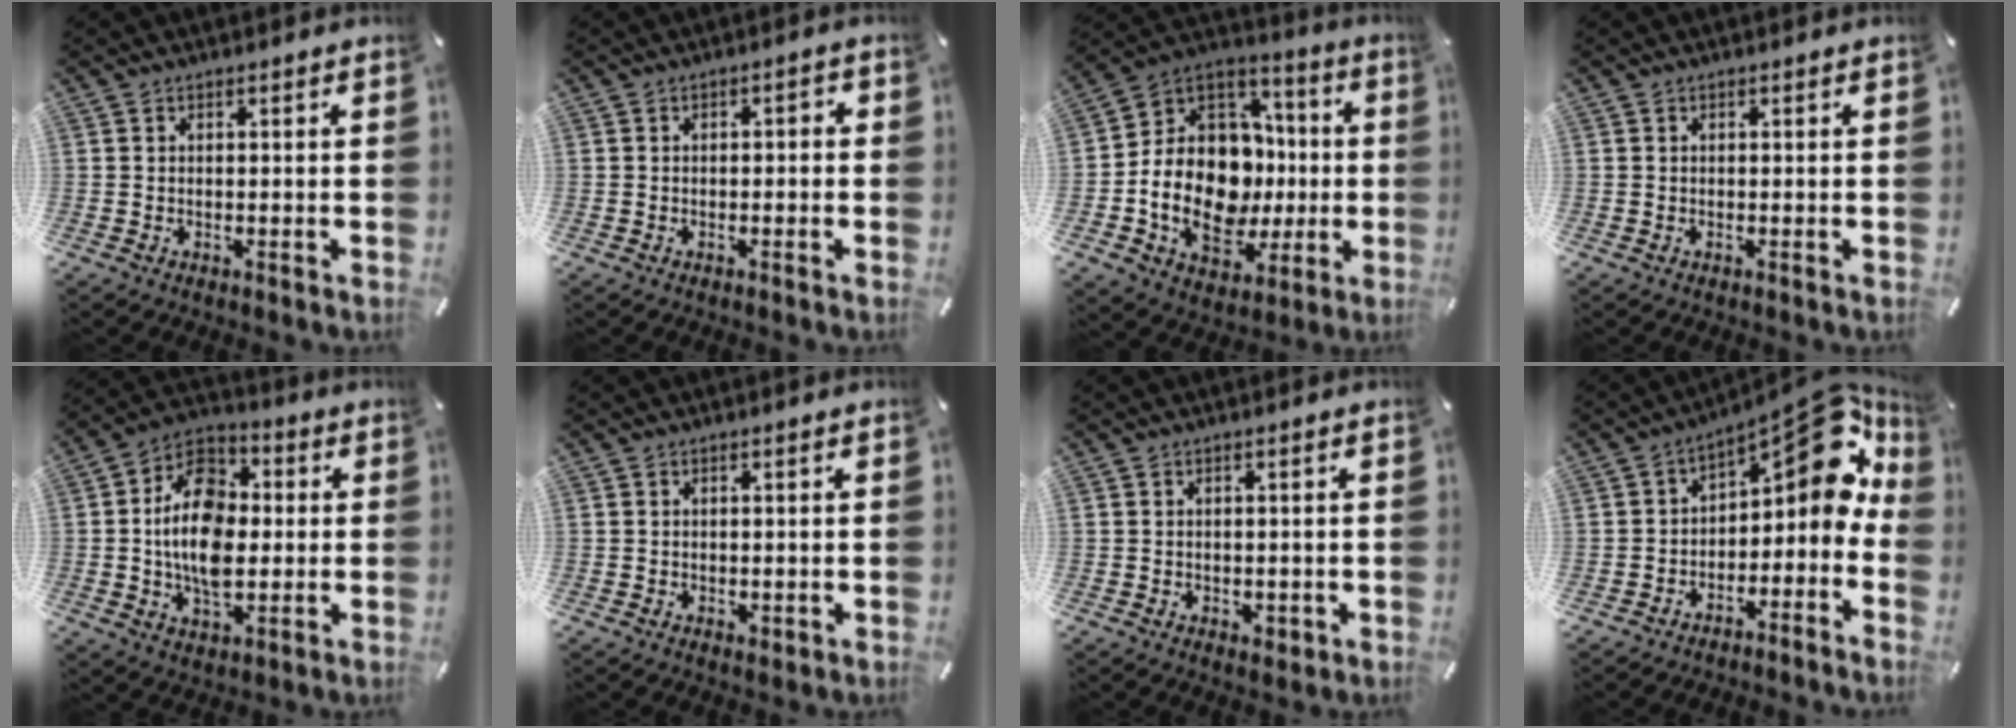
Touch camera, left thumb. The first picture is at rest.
{"total": 1.9, "force": [-1.0, 0.9, 1.4], "torque": [-0.024, 0.008, -0.021]}
{"total": 19.7, "force": [-2.4, 15.2, 12.2], "torque": [-0.252, -0.013, -0.031]}
{"total": 0.0}
{"total": 15.9, "force": [-0.6, 11.0, 11.4], "torque": [-0.228, 0.010, -0.015]}
{"total": 1.0, "force": [0.2, 0.8, 0.4], "torque": [-0.009, 0.004, 0.003]}
{"total": 1.6, "force": [-0.3, 1.4, 0.8], "torque": [-0.006, 0.000, -0.007]}
{"total": 10.6, "force": [5.1, 5.6, 7.4], "torque": [-0.078, -0.062, 0.084]}